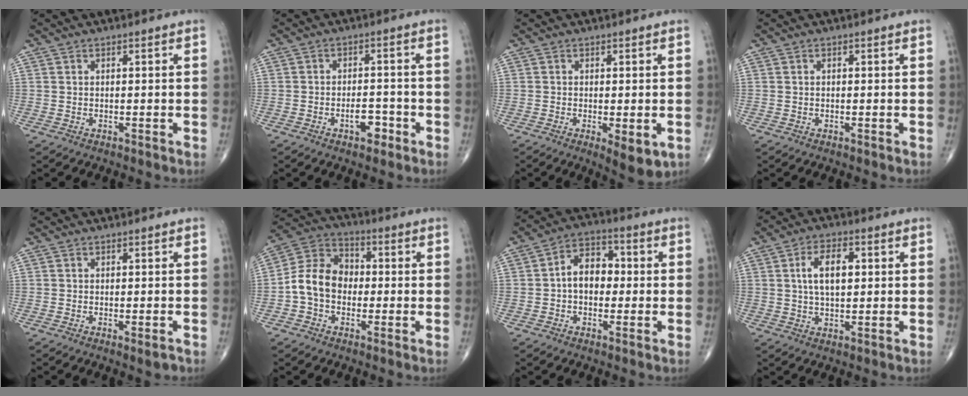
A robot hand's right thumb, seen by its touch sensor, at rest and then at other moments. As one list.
[{"total": 4.1, "force": [-2.1, 2.1, 2.8], "torque": [-0.031, 0.016, -0.031]}, {"total": 5.4, "force": [-1.6, 2.0, 4.8], "torque": [-0.069, -0.015, -0.019]}, {"total": 0.0}, {"total": 1.7, "force": [-0.8, 0.5, 1.4], "torque": [-0.016, -0.003, -0.010]}, {"total": 10.6, "force": [-1.4, 8.3, 6.4], "torque": [-0.104, 0.040, -0.040]}, {"total": 8.1, "force": [-0.1, 5.6, 5.8], "torque": [-0.072, 0.024, -0.015]}, {"total": 7.8, "force": [1.5, 4.0, 6.4], "torque": [-0.106, 0.004, 0.024]}]